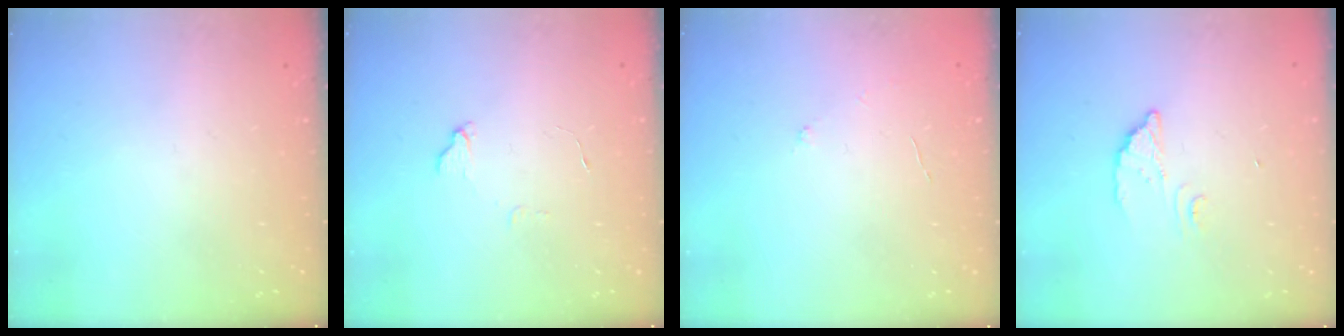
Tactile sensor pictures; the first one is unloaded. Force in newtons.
{"total": 3.7, "press": 3.7, "slide": 0.4}
{"total": 2.8, "press": 2.8, "slide": 0.3}
{"total": 3.6, "press": 3.6, "slide": 0.2}